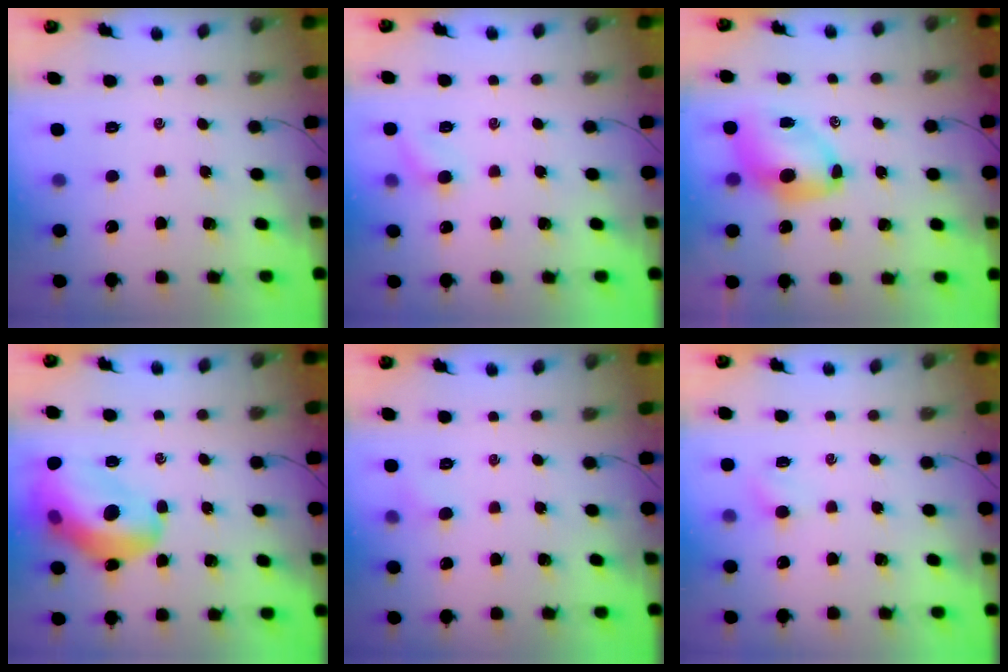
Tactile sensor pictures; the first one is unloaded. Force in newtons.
{"total": 6.2, "press": 5.9, "slide": 1.9}
{"total": 7.7, "press": 7.5, "slide": 1.8}
{"total": 18.8, "press": 18.4, "slide": 4.1}
{"total": 3.3, "press": 3.1, "slide": 1.0}
{"total": 4.0, "press": 3.8, "slide": 1.2}